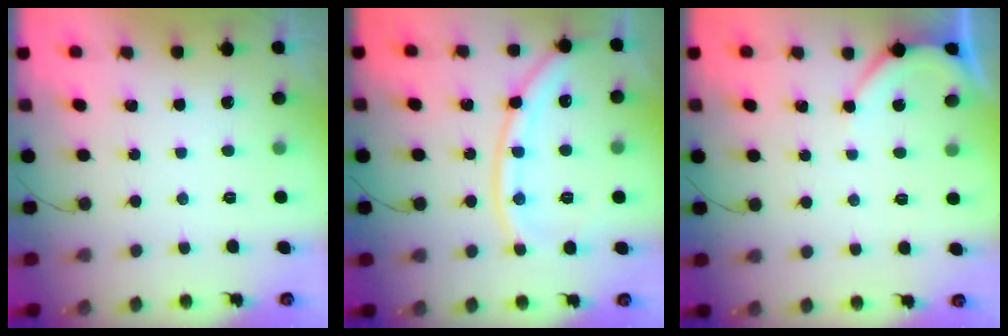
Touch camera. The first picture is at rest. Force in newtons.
{"total": 13.0, "press": 12.9, "slide": 1.6}
{"total": 3.1, "press": 3.1, "slide": 0.5}